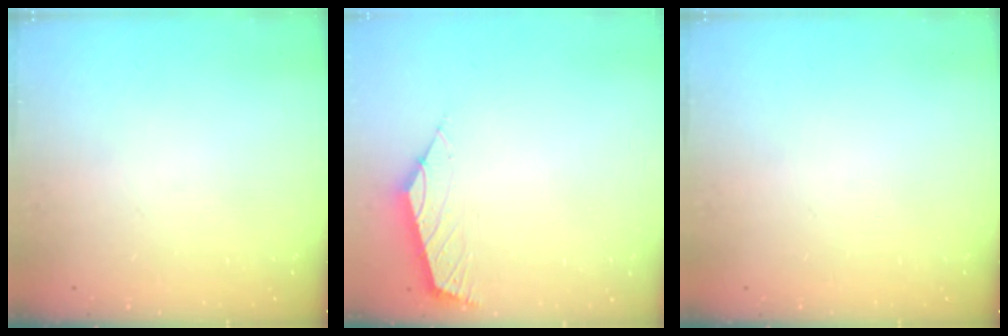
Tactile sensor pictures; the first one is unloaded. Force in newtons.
{"total": 2.5, "press": 2.5, "slide": 0.6}
{"total": 0.0}